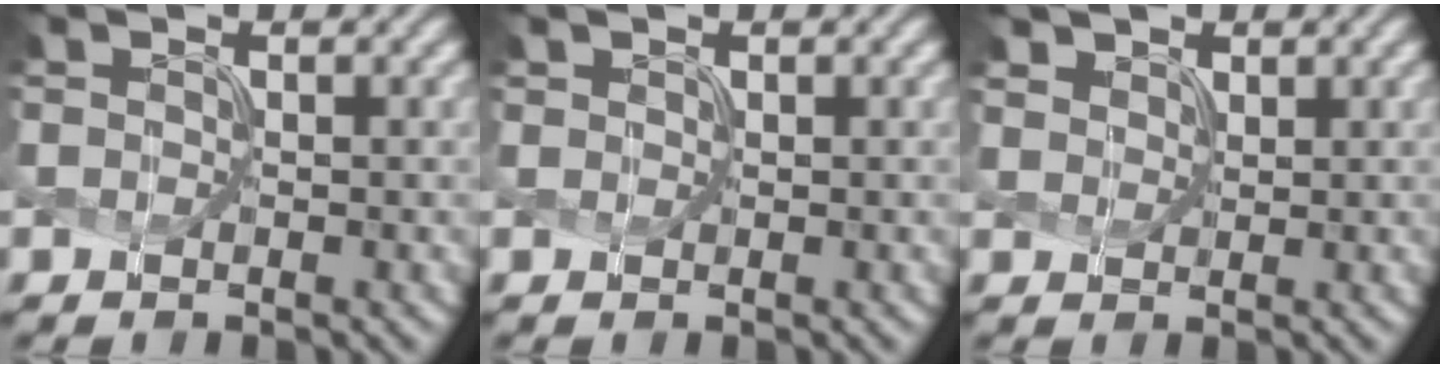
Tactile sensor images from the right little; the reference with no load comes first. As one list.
[{"total": 1.0, "force": [0.0, -0.2, -0.9], "torque": [0.016, 0.003, 0.013]}, {"total": 1.7, "force": [1.5, 0.9, -0.3], "torque": [-0.008, 0.003, 0.043]}]